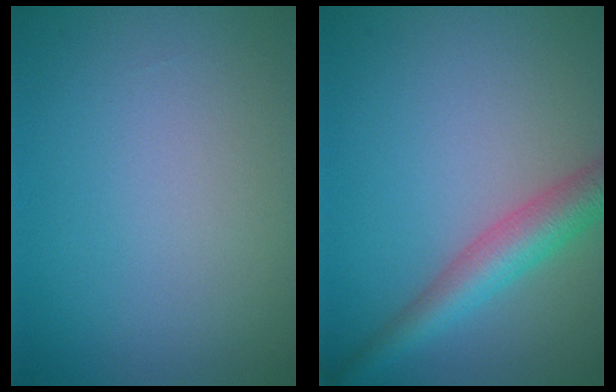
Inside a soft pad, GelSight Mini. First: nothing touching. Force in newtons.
{"total": 4.5, "press": 4.5, "slide": 0.2}